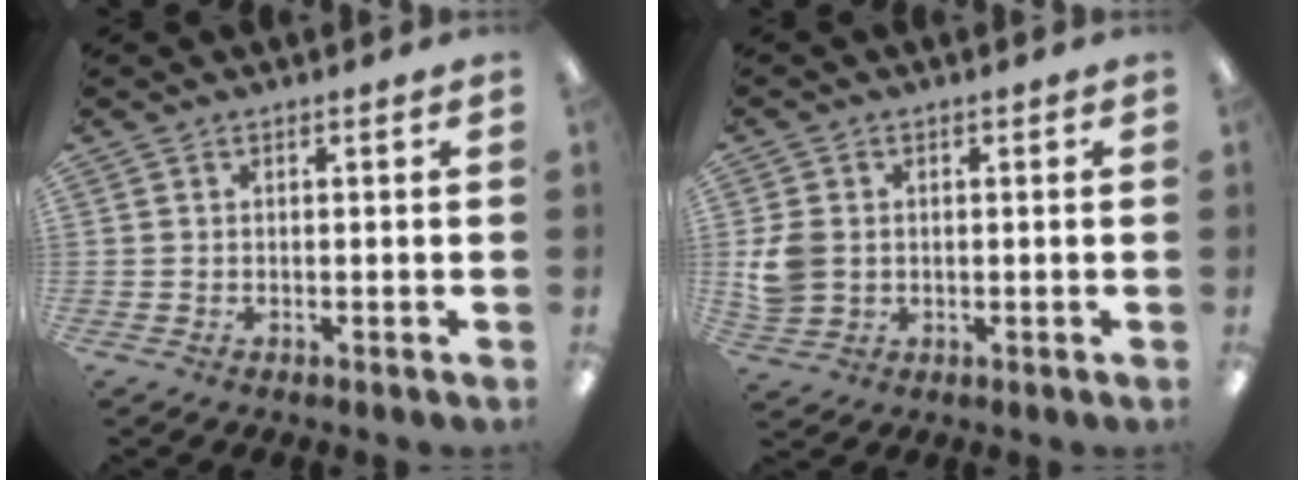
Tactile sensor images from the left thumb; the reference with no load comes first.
{"total": 6.0, "force": [0.5, 5.0, 3.1], "torque": [-0.065, 0.006, 0.012]}